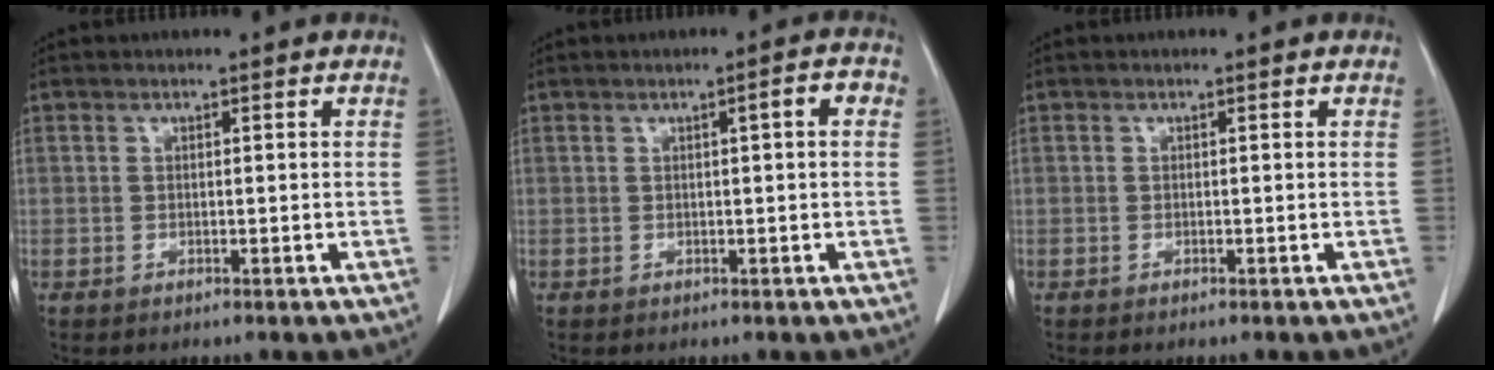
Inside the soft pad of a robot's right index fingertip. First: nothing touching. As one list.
[{"total": 2.6, "force": [0.5, 0.3, 2.5], "torque": [-0.033, 0.008, 0.006]}, {"total": 0.0}]